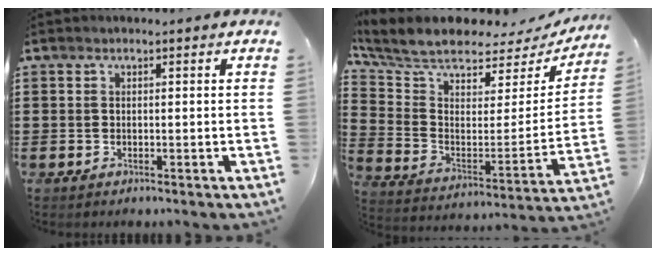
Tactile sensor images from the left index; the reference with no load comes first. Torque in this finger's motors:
{"motor_torque": [2.14, 0.00, 1.01, 0.21]}